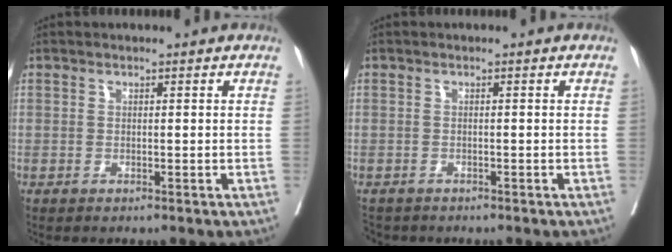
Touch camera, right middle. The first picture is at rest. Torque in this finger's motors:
{"motor_torque": [0.18, -0.17, 0.00, 0.00]}